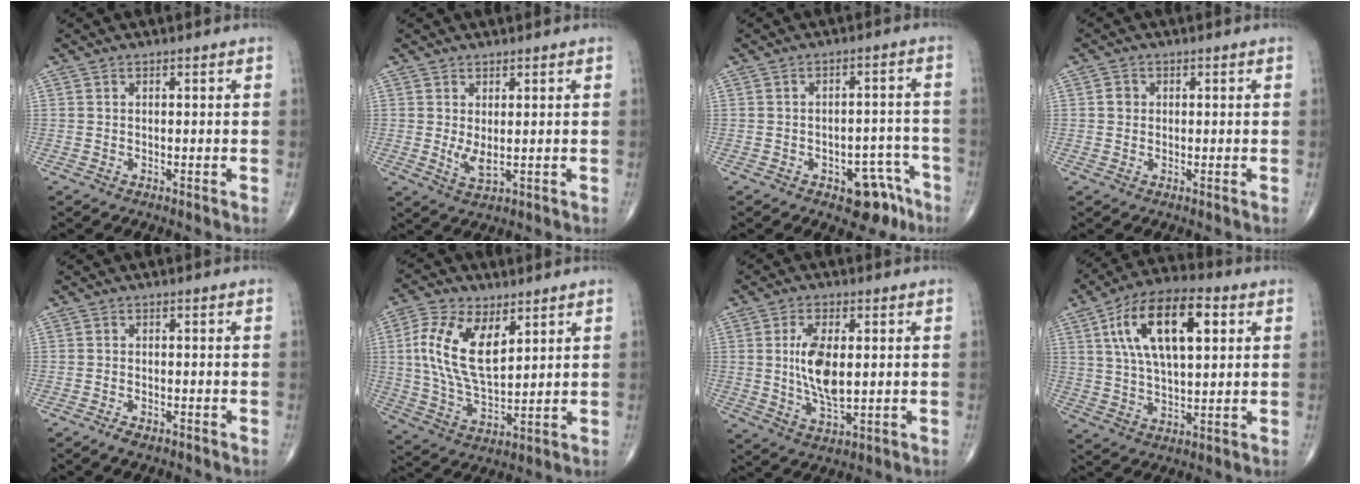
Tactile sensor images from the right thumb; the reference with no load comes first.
{"total": 3.0, "force": [0.4, 1.1, 2.8], "torque": [-0.053, -0.011, 0.016]}
{"total": 7.9, "force": [-4.6, 4.4, 4.7], "torque": [-0.027, 0.045, -0.052]}
{"total": 1.6, "force": [0.2, 1.5, 0.6], "torque": [-0.004, 0.002, 0.001]}
{"total": 1.7, "force": [-1.2, 0.8, 0.9], "torque": [-0.020, 0.004, -0.019]}
{"total": 14.5, "force": [5.0, 7.5, 11.4], "torque": [-0.214, -0.017, 0.099]}
{"total": 9.8, "force": [1.0, 4.5, 8.7], "torque": [-0.163, -0.015, 0.023]}
{"total": 17.6, "force": [5.6, 8.0, 14.7], "torque": [-0.248, 0.006, 0.093]}